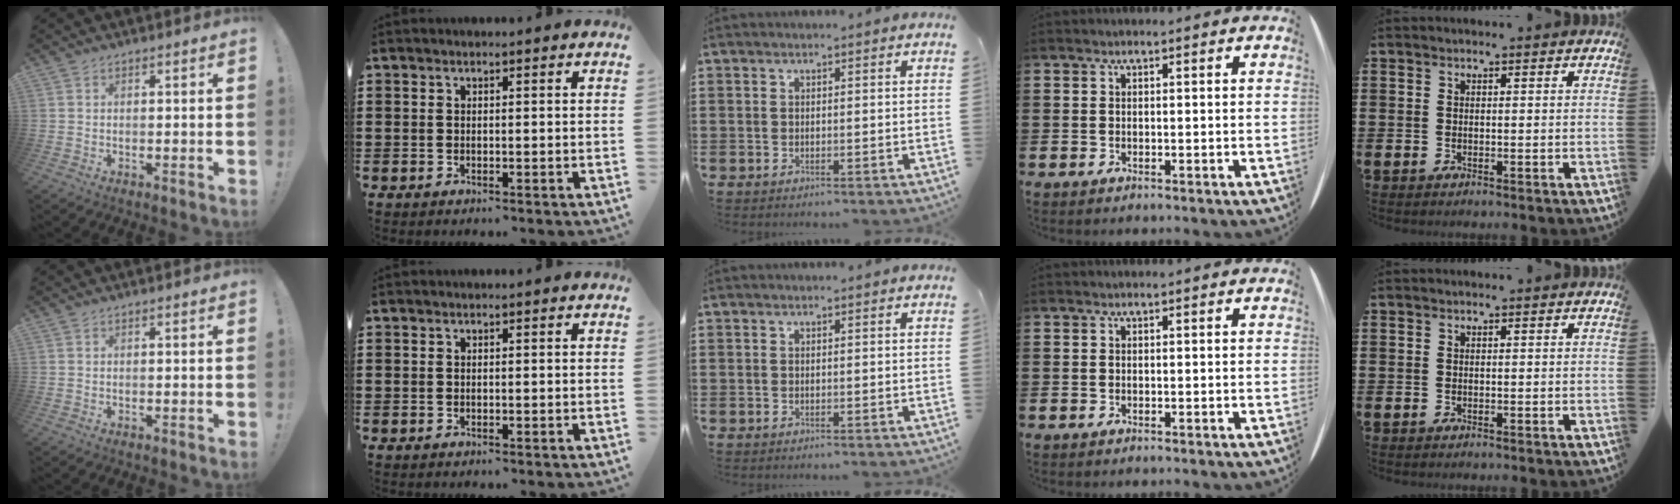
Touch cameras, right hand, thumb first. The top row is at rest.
{}